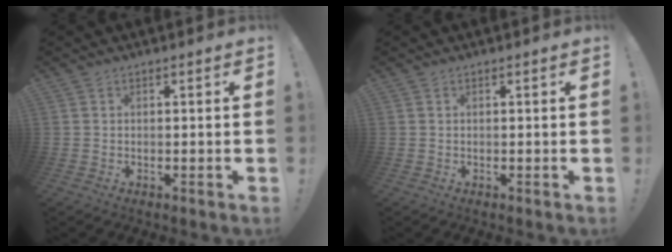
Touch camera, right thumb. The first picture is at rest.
{"total": 0.0}